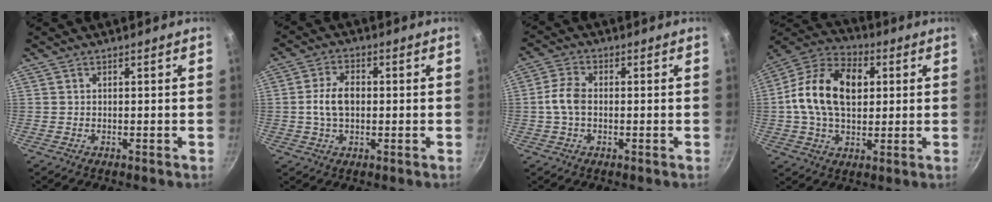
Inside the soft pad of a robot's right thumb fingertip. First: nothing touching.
{"total": 6.9, "force": [-0.1, 4.4, 5.3], "torque": [-0.094, 0.017, -0.006]}
{"total": 5.3, "force": [-0.5, 3.5, 4.0], "torque": [-0.083, 0.018, -0.016]}
{"total": 17.4, "force": [2.3, 11.5, 12.9], "torque": [-0.207, 0.022, 0.022]}